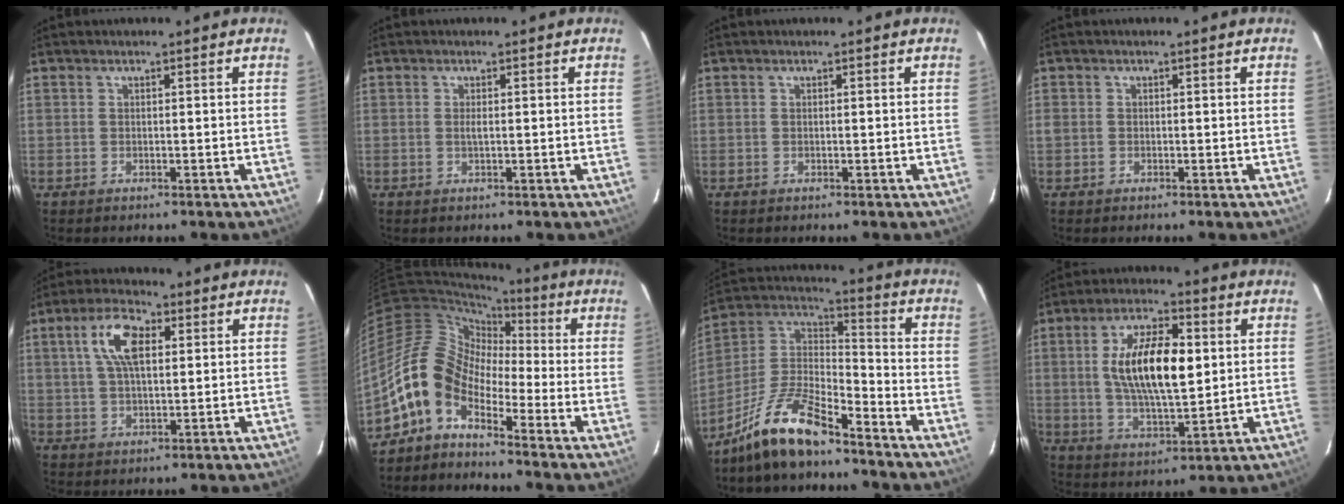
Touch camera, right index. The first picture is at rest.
{"total": 0.9, "force": [0.0, 0.0, 0.9], "torque": [-0.018, -0.001, -0.001]}
{"total": 0.0}
{"total": 0.9, "force": [-0.4, 0.8, 0.3], "torque": [-0.006, -0.002, -0.009]}
{"total": 8.6, "force": [2.7, 3.9, 7.2], "torque": [-0.137, 0.018, 0.049]}
{"total": 10.1, "force": [-5.4, 6.1, 6.0], "torque": [-0.106, 0.023, -0.127]}
{"total": 13.9, "force": [-10.5, 3.7, 8.3], "torque": [-0.191, 0.009, -0.202]}
{"total": 14.6, "force": [2.2, 5.8, 13.2], "torque": [-0.245, 0.008, 0.043]}